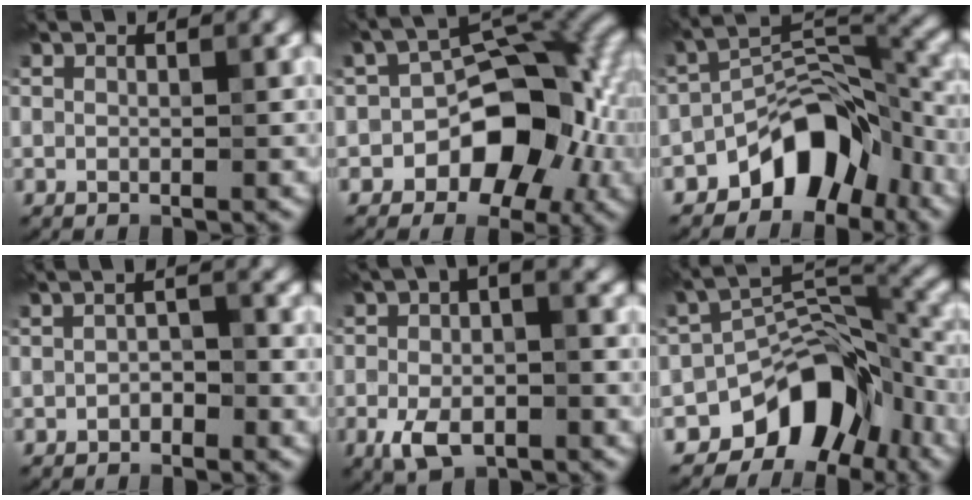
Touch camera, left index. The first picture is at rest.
{"total": 9.9, "force": [-3.0, 6.2, 7.1], "torque": [-0.084, 0.009, -0.050]}
{"total": 8.4, "force": [-5.1, 4.6, 4.8], "torque": [-0.053, 0.010, -0.091]}
{"total": 1.4, "force": [-0.8, 0.6, 0.9], "torque": [-0.019, 0.007, -0.015]}
{"total": 6.4, "force": [-1.8, 3.3, 5.1], "torque": [-0.102, -0.003, -0.036]}
{"total": 9.3, "force": [-5.5, 5.3, 5.2], "torque": [-0.056, 0.005, -0.099]}